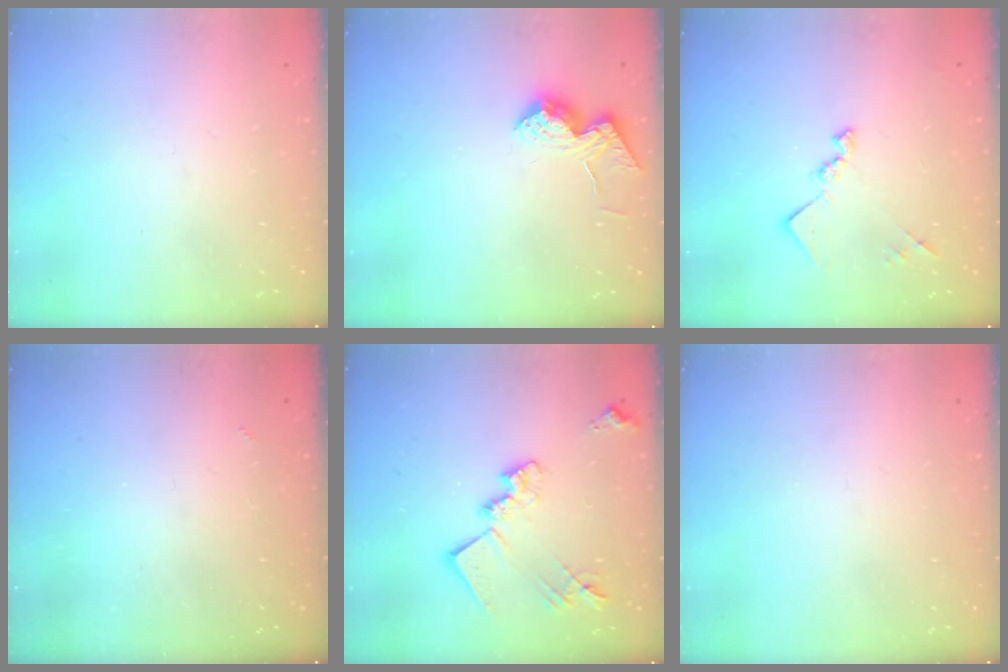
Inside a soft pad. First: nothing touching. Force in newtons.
{"total": 14.1, "press": 14.1, "slide": 0.6}
{"total": 10.8, "press": 10.8, "slide": 0.4}
{"total": 1.9, "press": 1.8, "slide": 0.4}
{"total": 17.6, "press": 17.6, "slide": 1.2}
{"total": 0.0}